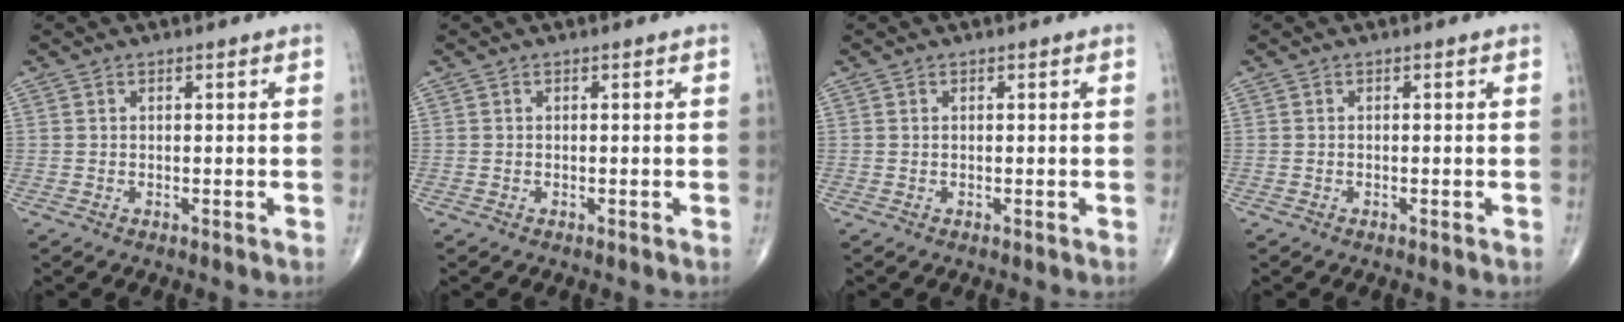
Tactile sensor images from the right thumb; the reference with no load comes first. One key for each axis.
{"total": 0.0}
{"total": 0.0}
{"total": 0.0}